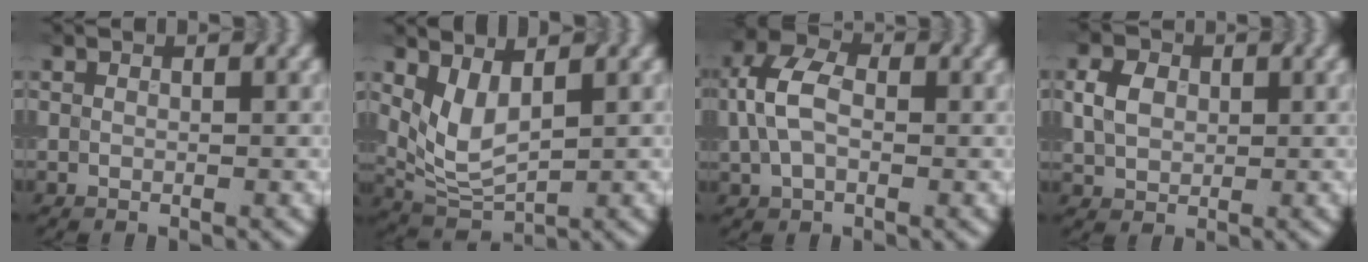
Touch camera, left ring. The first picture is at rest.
{"total": 3.8, "force": [1.4, 1.9, 3.0], "torque": [-0.071, -0.003, 0.039]}
{"total": 4.9, "force": [0.1, 3.1, 3.8], "torque": [-0.087, 0.016, 0.000]}
{"total": 2.9, "force": [0.4, 2.2, 1.9], "torque": [-0.046, 0.009, 0.013]}